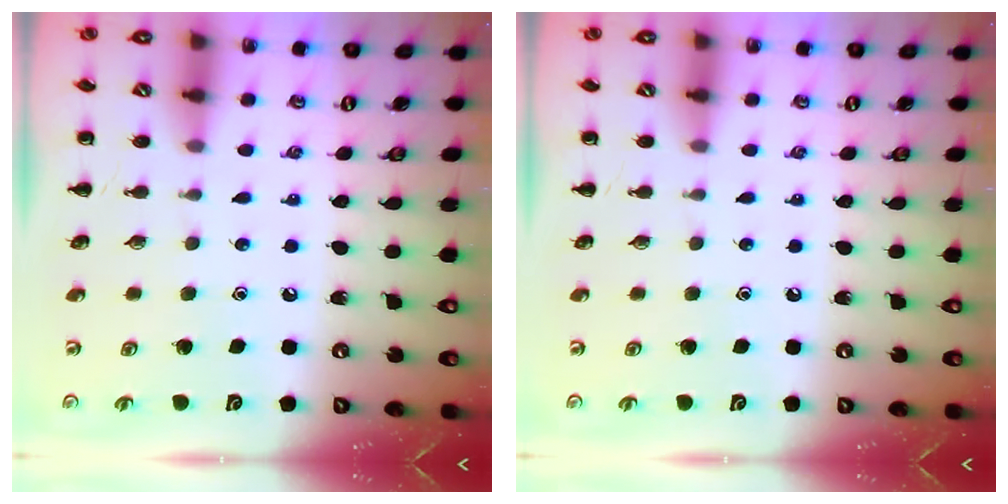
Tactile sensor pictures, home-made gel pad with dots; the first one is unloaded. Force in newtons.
{"total": 0.0}